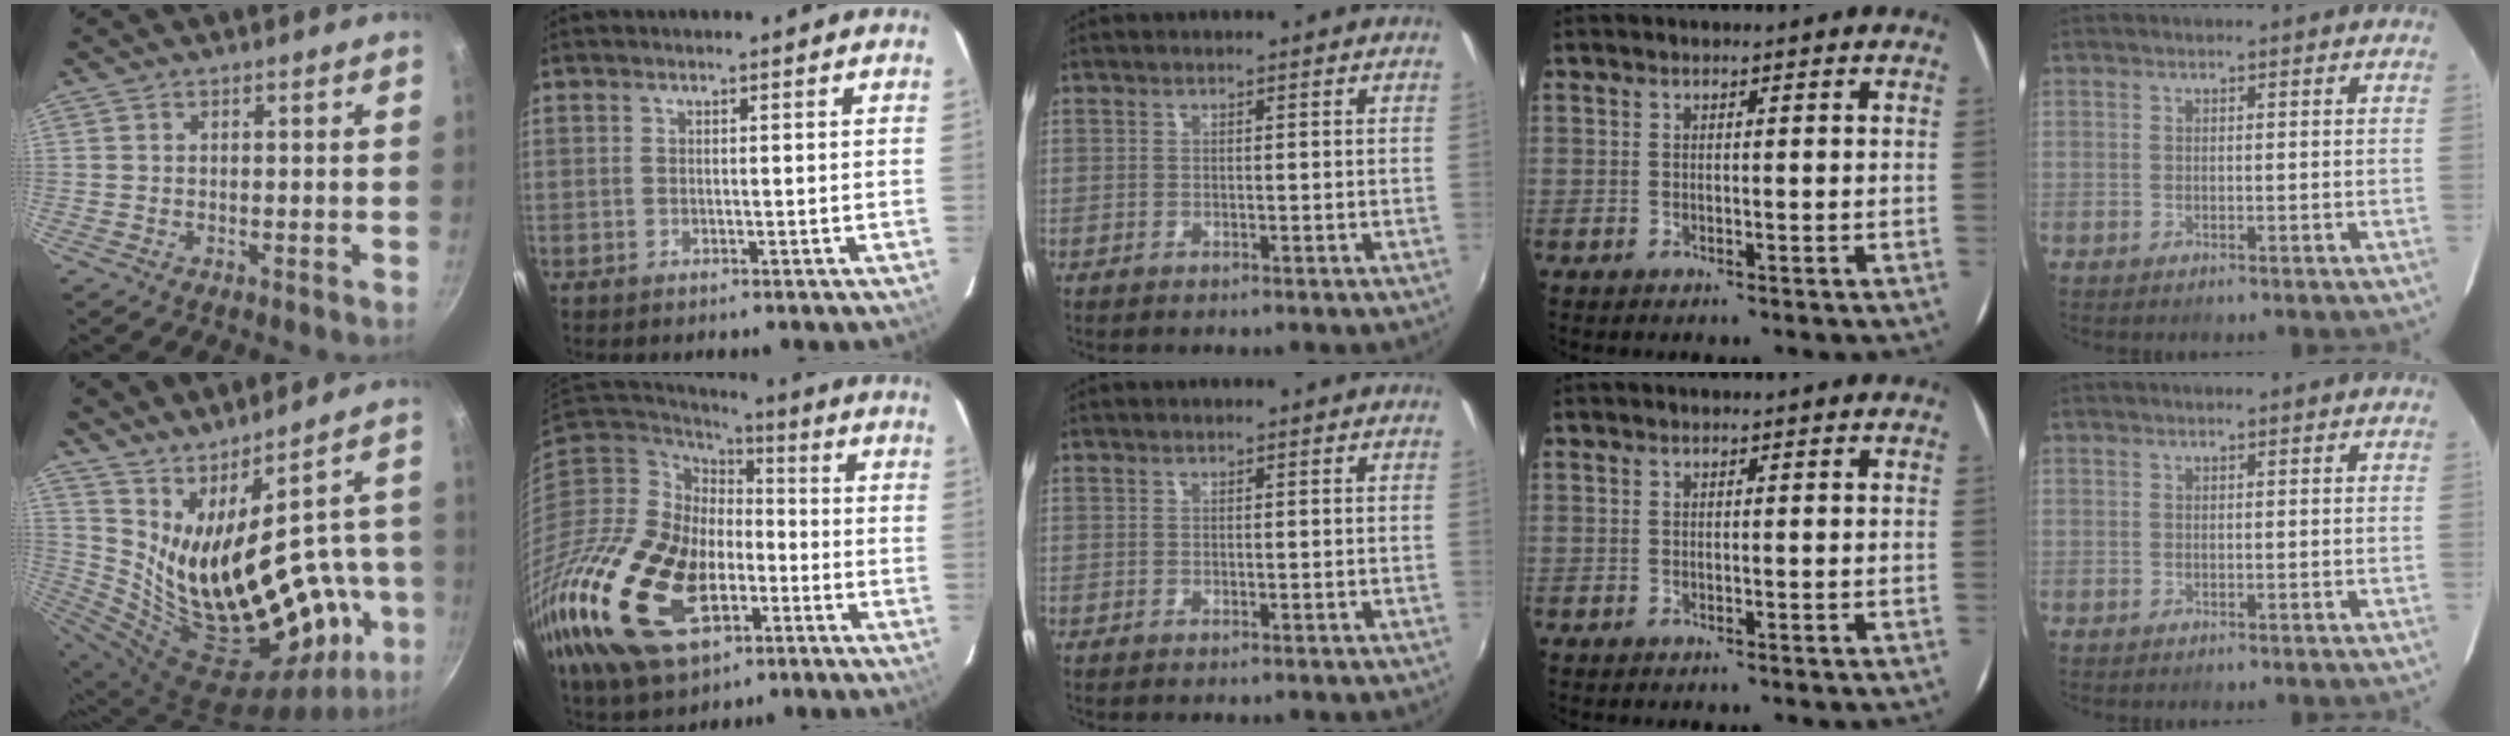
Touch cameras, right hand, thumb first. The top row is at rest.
{"thumb": {"total": 28.2, "force": [0.4, 13.5, 24.7], "torque": [-0.355, -0.056, 0.054]}, "index": {"total": 29.5, "force": [-11.6, 18.2, 20.1], "torque": [-0.466, -0.049, -0.202]}}